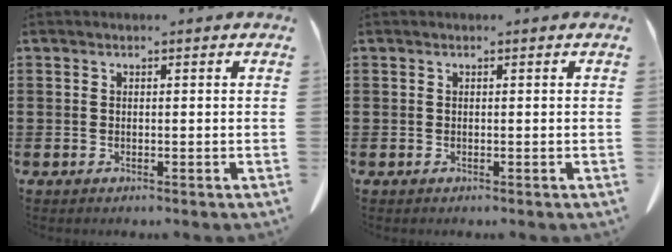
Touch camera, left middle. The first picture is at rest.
{"total": 0.0}